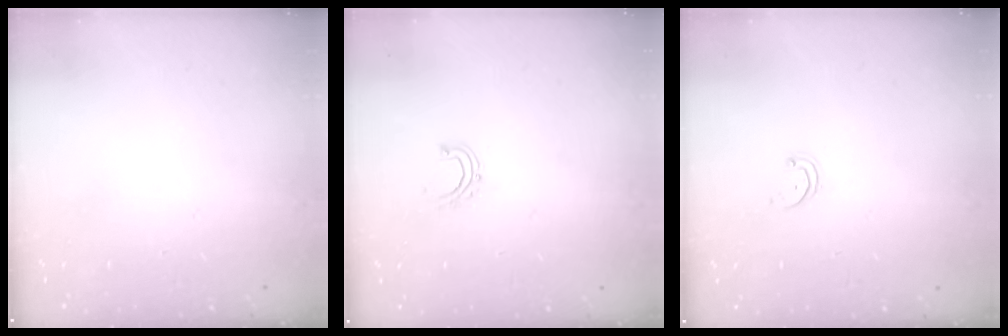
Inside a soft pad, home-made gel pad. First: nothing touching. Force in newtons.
{"total": 4.4, "press": 4.3, "slide": 0.6}
{"total": 1.5, "press": 1.5, "slide": 0.1}